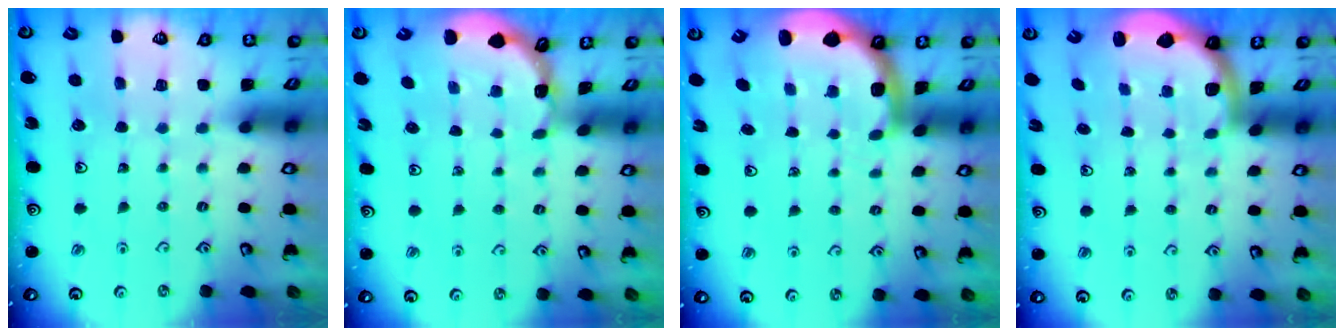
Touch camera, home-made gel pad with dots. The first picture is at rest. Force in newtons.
{"total": 1.0, "press": 1.0, "slide": 0.2}
{"total": 3.9, "press": 3.7, "slide": 1.4}
{"total": 1.8, "press": 1.8, "slide": 0.5}